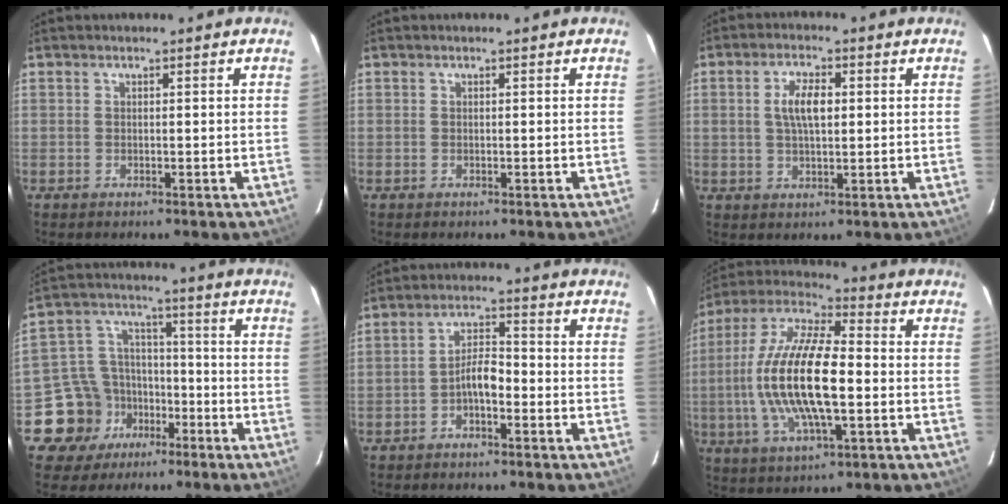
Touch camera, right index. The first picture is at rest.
{"total": 0.0}
{"total": 5.8, "force": [1.0, 2.5, 5.1], "torque": [-0.096, 0.008, 0.021]}
{"total": 11.4, "force": [-6.5, 9.1, 2.0], "torque": [-0.065, 0.045, -0.100]}
{"total": 4.3, "force": [-2.4, 1.6, 3.2], "torque": [-0.063, 0.014, -0.041]}
{"total": 18.8, "force": [-1.9, 6.2, 17.7], "torque": [-0.346, -0.001, -0.041]}